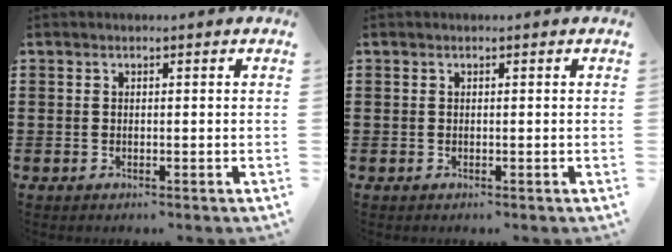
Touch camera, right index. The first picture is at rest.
{"total": 0.0}